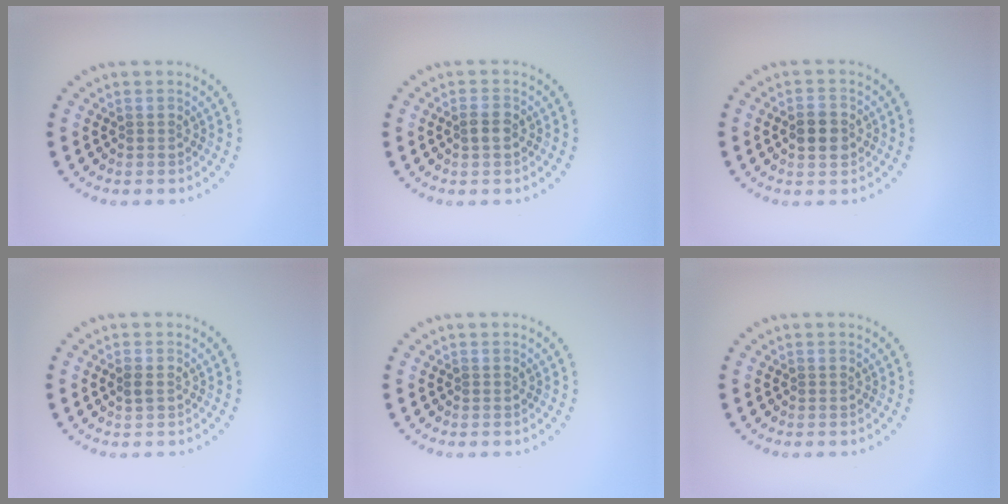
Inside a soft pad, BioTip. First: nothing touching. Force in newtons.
{"total": 1.3, "press": 1.3, "slide": 0.2}
{"total": 2.9, "press": 2.9, "slide": 0.1}
{"total": 1.0, "press": 1.0, "slide": 0.2}
{"total": 0.0}
{"total": 0.0}